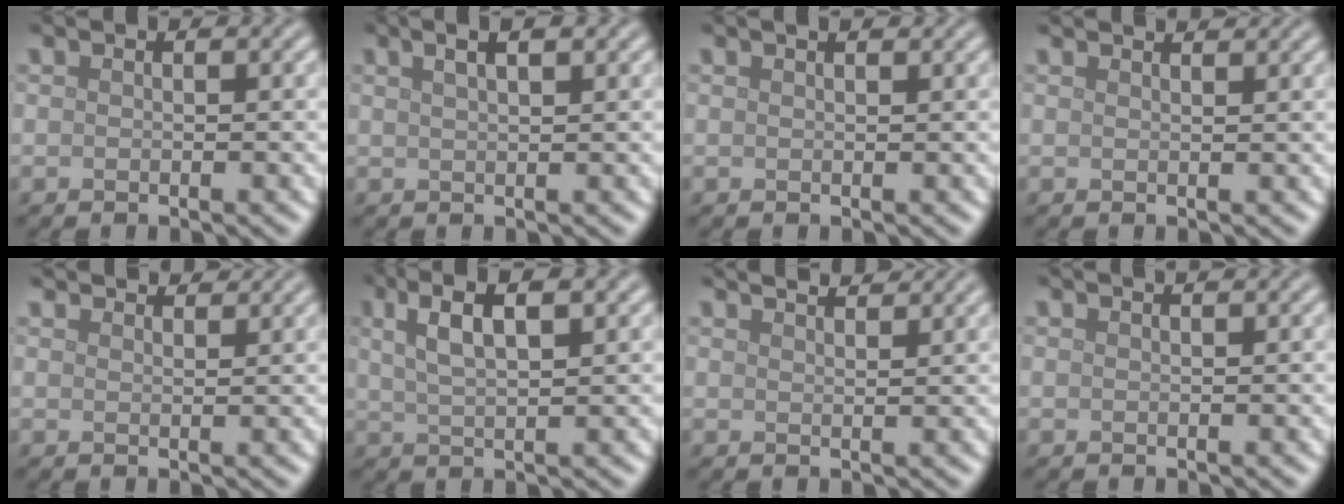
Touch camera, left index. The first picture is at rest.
{"total": 3.4, "force": [2.0, 1.2, 2.5], "torque": [-0.018, 0.009, 0.010]}
{"total": 1.7, "force": [1.3, 0.6, 1.0], "torque": [-0.007, -0.002, 0.005]}
{"total": 2.9, "force": [2.5, 0.8, 1.1], "torque": [-0.002, 0.009, 0.008]}
{"total": 4.3, "force": [4.0, 0.7, 1.2], "torque": [-0.017, 0.004, 0.046]}
{"total": 5.2, "force": [2.5, 1.5, 4.3], "torque": [-0.073, 0.009, 0.043]}
{"total": 4.4, "force": [3.8, 1.1, 1.9], "torque": [-0.005, 0.021, 0.026]}
{"total": 2.4, "force": [1.7, 1.0, 1.4], "torque": [0.001, 0.008, -0.008]}